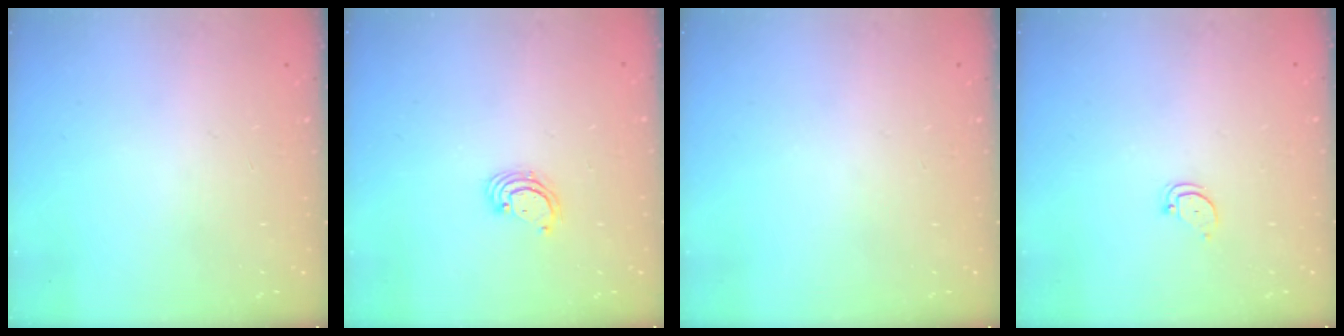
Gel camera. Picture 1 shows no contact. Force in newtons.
{"total": 3.1, "press": 3.1, "slide": 0.3}
{"total": 0.0}
{"total": 2.3, "press": 2.3, "slide": 0.2}